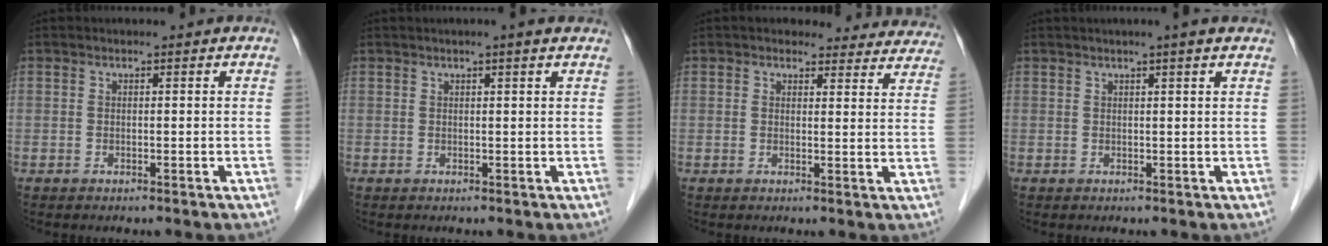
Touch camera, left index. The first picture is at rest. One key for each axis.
{"total": 2.2, "fx": 1.7, "fy": -0.1, "fz": 1.5, "tx": -0.018, "ty": 0.015, "tz": 0.025}
{"total": 12.2, "fx": 11.4, "fy": 4.2, "fz": 1.1, "tx": 0.033, "ty": -0.011, "tz": 0.098}
{"total": 2.8, "fx": 2.1, "fy": -0.3, "fz": 1.8, "tx": -0.024, "ty": 0.015, "tz": 0.030}